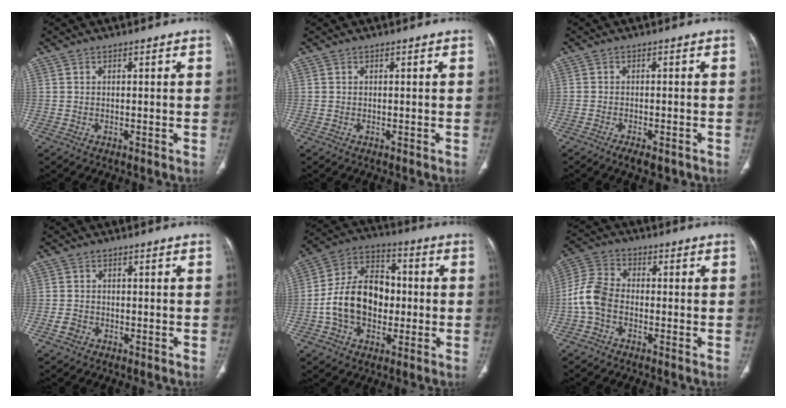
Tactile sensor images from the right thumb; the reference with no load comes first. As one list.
[{"total": 0.0}, {"total": 4.2, "force": [-3.0, 1.6, 2.4], "torque": [-0.032, 0.008, -0.041]}, {"total": 2.1, "force": [-1.0, 1.6, 0.7], "torque": [-0.009, 0.009, -0.018]}, {"total": 15.9, "force": [-1.7, 11.4, 10.9], "torque": [-0.166, 0.037, -0.032]}, {"total": 7.4, "force": [-1.9, 4.9, 5.1], "torque": [-0.105, 0.022, -0.050]}]